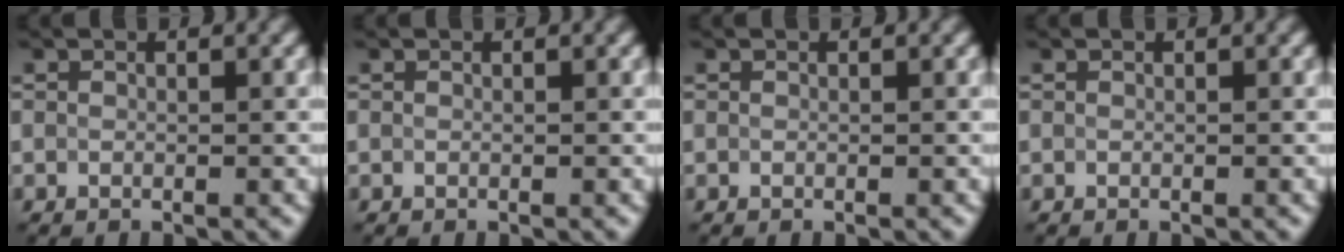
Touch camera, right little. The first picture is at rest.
{"total": 0.0}
{"total": 0.0}
{"total": 0.0}